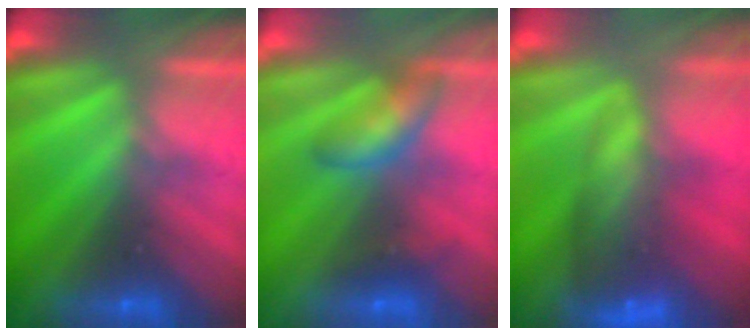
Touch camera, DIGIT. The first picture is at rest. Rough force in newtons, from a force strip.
{"total": 2.7}
{"total": 7.6}